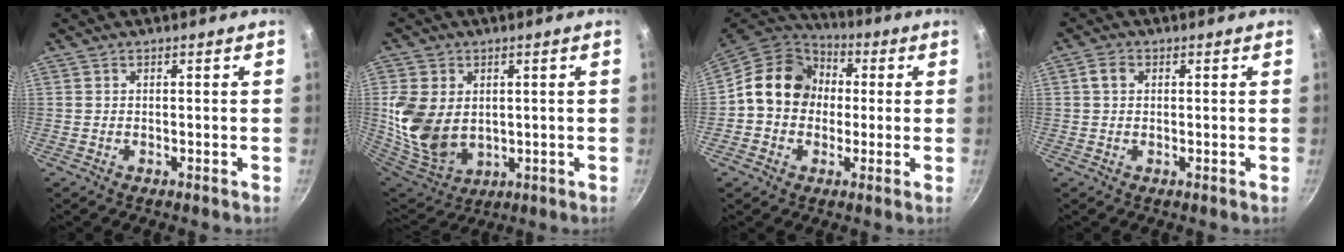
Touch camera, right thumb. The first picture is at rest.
{"total": 14.3, "force": [1.4, 10.6, 9.5], "torque": [-0.180, -0.023, 0.047]}
{"total": 14.7, "force": [0.9, 12.4, 7.8], "torque": [-0.093, 0.036, -0.001]}
{"total": 2.4, "force": [0.5, 1.9, 1.4], "torque": [-0.021, 0.006, 0.006]}